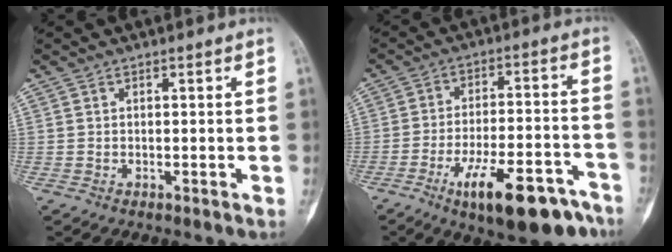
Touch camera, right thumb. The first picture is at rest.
{"total": 17.5, "force": [-10.1, 6.1, 12.9], "torque": [-0.178, 0.059, -0.147]}